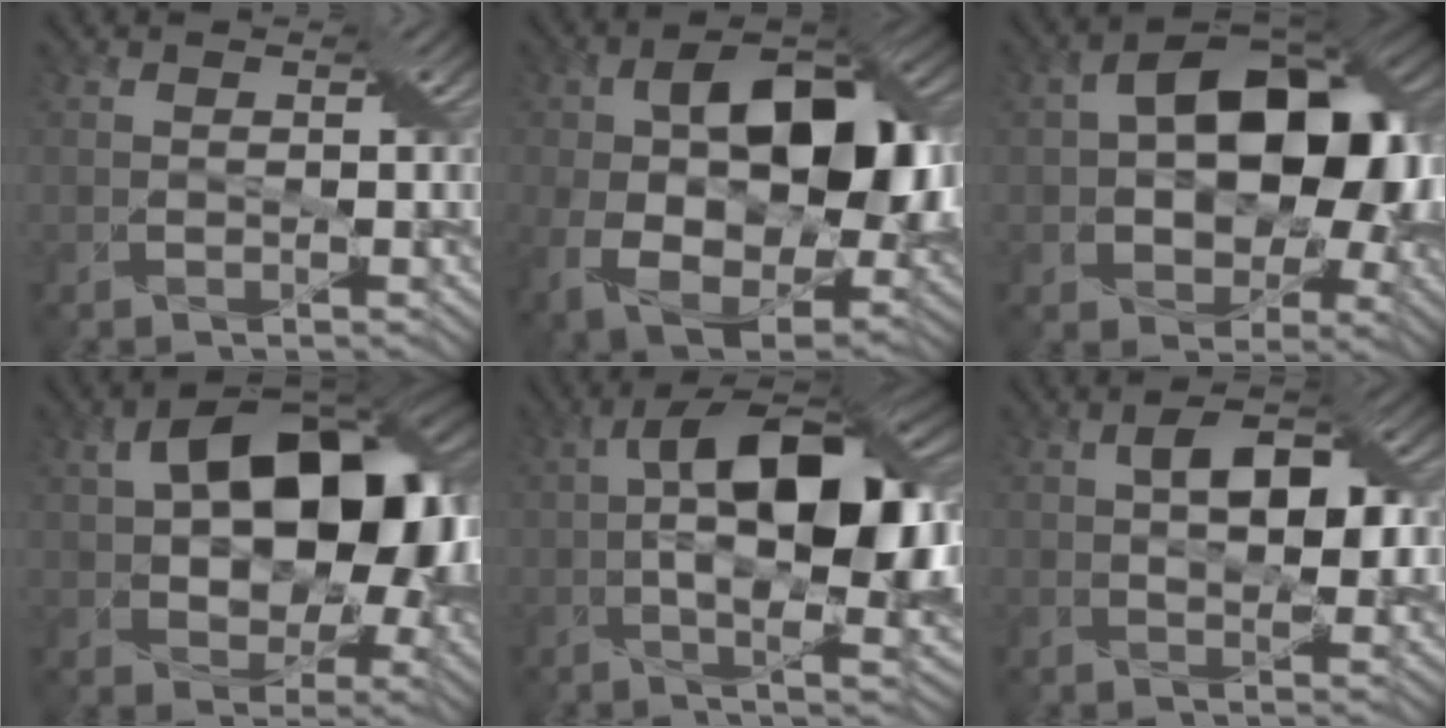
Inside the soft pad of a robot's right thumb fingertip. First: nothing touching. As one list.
[{"total": 17.0, "force": [0.1, 10.5, 13.3], "torque": [-0.222, -0.016, -0.003]}, {"total": 15.7, "force": [1.2, 10.1, 11.9], "torque": [-0.167, 0.004, 0.020]}, {"total": 17.0, "force": [2.8, 10.6, 12.9], "torque": [-0.196, 0.004, 0.050]}, {"total": 16.2, "force": [0.2, 6.9, 14.6], "torque": [-0.228, 0.013, -0.002]}, {"total": 6.7, "force": [0.8, 3.2, 5.8], "torque": [-0.090, 0.006, 0.008]}]